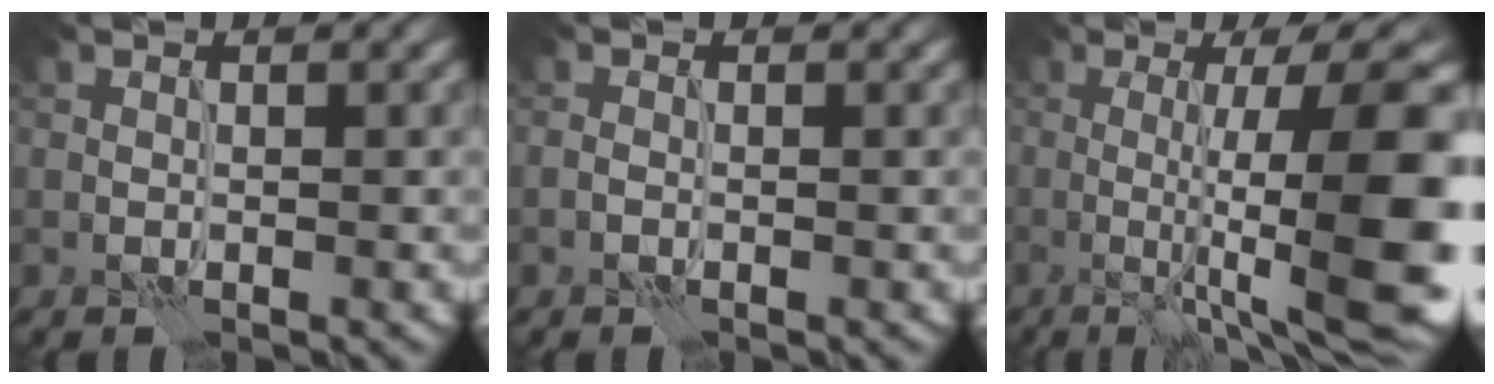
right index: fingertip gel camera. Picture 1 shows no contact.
{"total": 0.5, "force": [-0.4, 0.2, 0.3], "torque": [-0.005, 0.000, -0.006]}
{"total": 11.0, "force": [-1.0, 2.1, 10.7], "torque": [-0.129, 0.006, -0.012]}